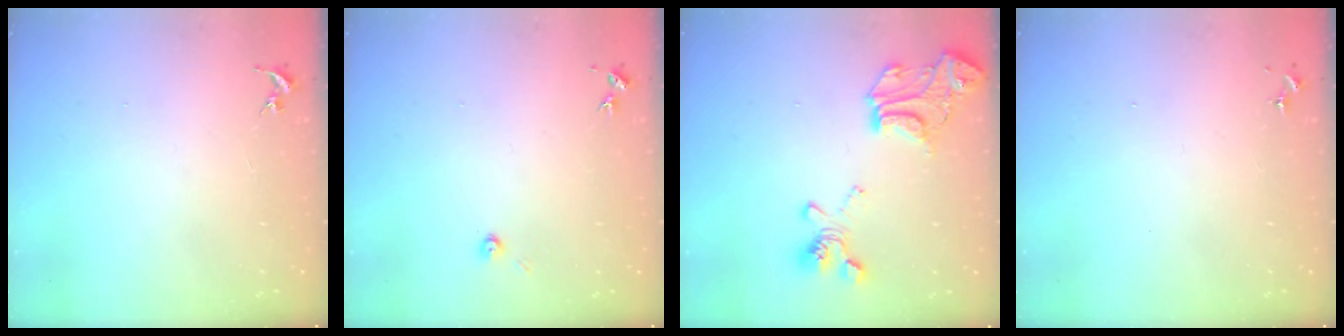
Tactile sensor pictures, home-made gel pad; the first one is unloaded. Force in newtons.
{"total": 4.3, "press": 4.2, "slide": 0.6}
{"total": 19.4, "press": 19.3, "slide": 1.5}
{"total": 0.0}